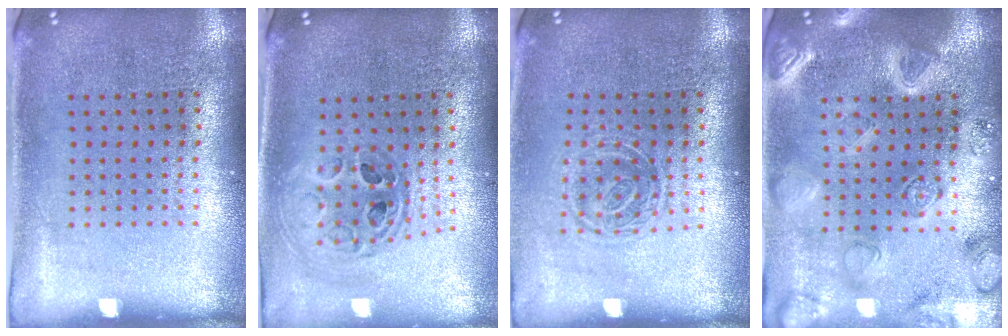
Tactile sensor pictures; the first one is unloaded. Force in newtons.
{"total": 0.9, "press": 0.8, "slide": 0.1}
{"total": 1.3, "press": 1.0, "slide": 0.8}
{"total": 3.2, "press": 3.0, "slide": 1.0}